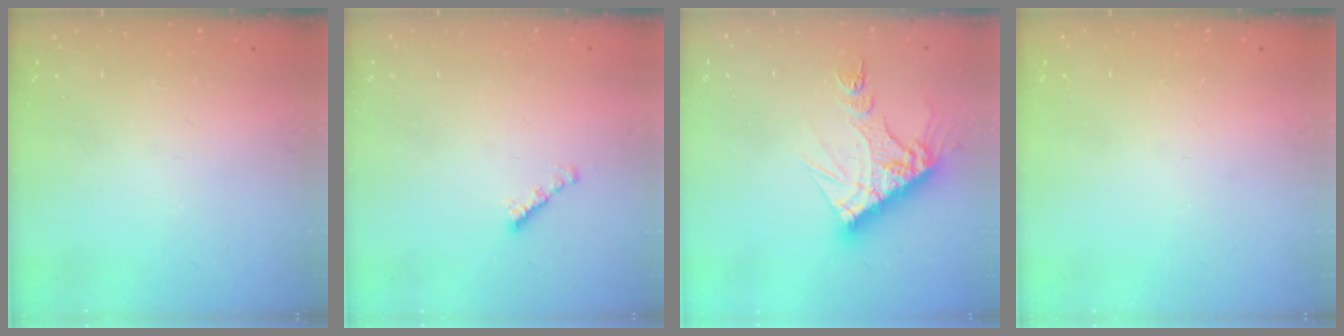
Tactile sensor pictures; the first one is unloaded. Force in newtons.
{"total": 2.2, "press": 2.1, "slide": 0.7}
{"total": 12.9, "press": 12.8, "slide": 1.3}
{"total": 0.0}